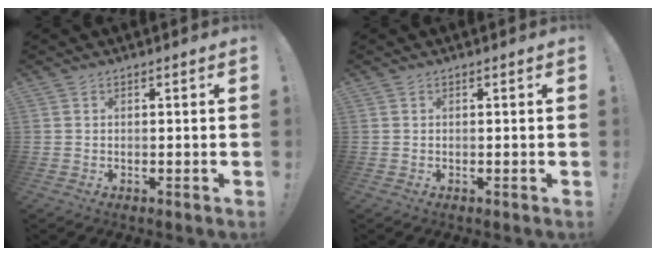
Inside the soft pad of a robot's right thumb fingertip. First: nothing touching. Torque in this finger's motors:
{"motor_torque": [0.00, 0.00, 0.00, 0.00, 0.00]}